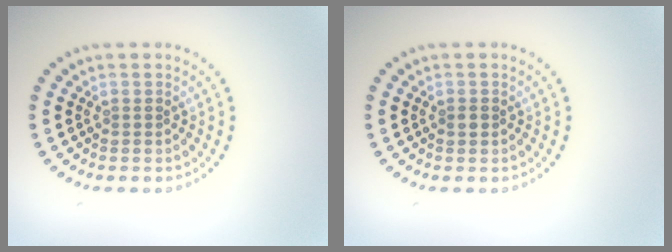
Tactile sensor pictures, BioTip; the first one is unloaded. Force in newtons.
{"total": 0.8, "press": 0.8, "slide": 0.1}